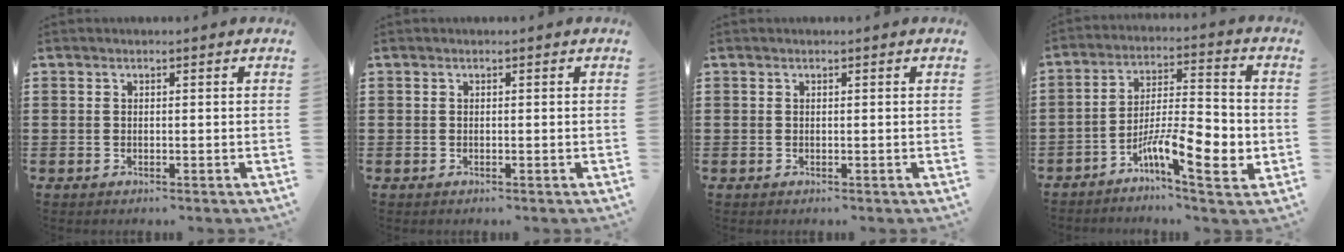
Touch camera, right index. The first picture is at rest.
{"total": 0.0}
{"total": 0.0}
{"total": 10.6, "force": [-4.2, 3.0, 9.2], "torque": [-0.160, 0.004, -0.071]}